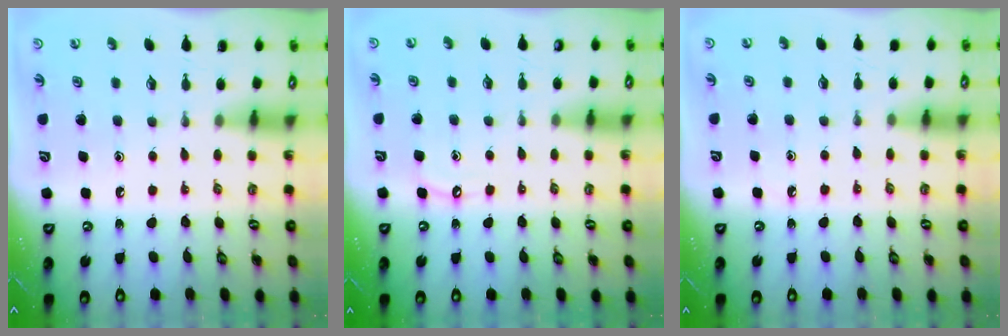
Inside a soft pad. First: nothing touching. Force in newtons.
{"total": 4.9, "press": 4.8, "slide": 0.6}
{"total": 4.4, "press": 4.3, "slide": 0.6}